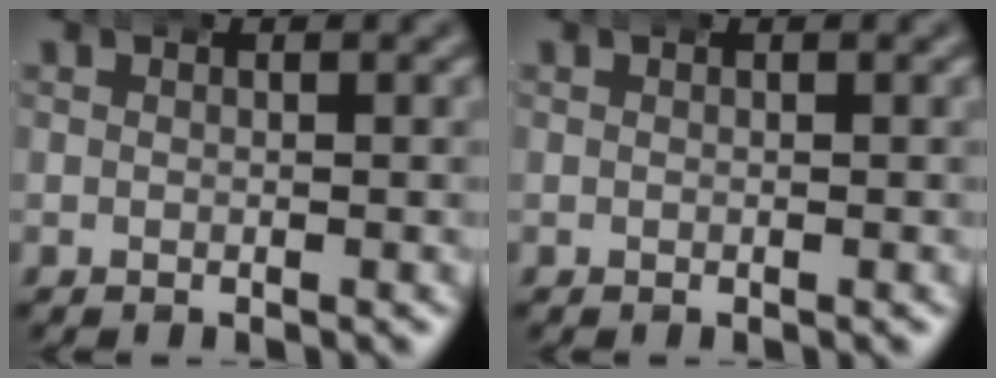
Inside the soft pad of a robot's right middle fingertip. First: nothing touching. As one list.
[{"total": 2.2, "force": [-0.4, -0.8, -2.0], "torque": [0.027, -0.002, -0.007]}]